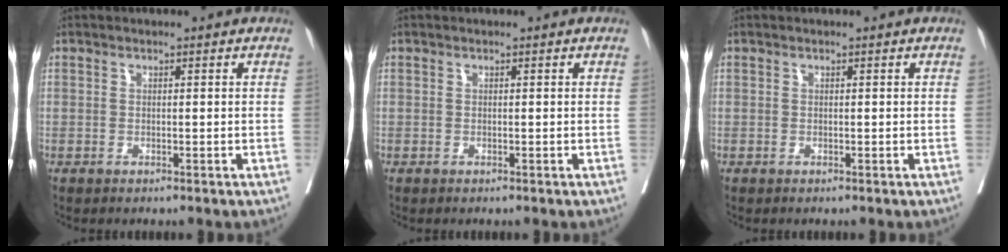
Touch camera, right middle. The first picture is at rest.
{"total": 0.0}
{"total": 0.0}